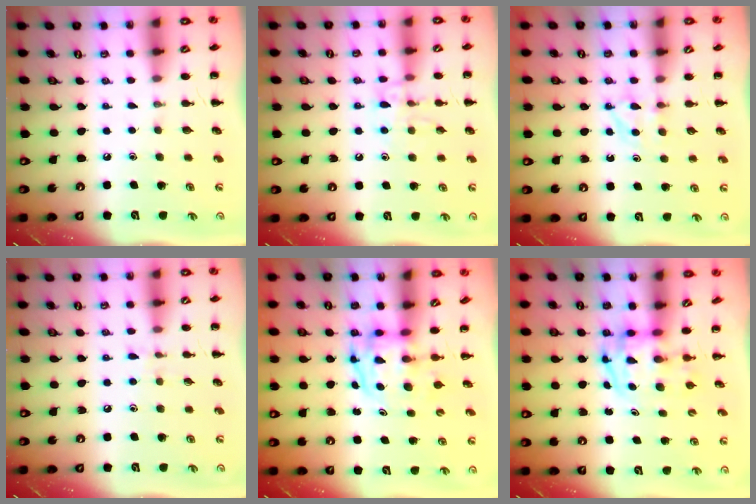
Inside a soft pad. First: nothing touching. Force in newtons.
{"total": 9.9, "press": 9.8, "slide": 1.1}
{"total": 4.9, "press": 4.6, "slide": 1.6}
{"total": 6.0, "press": 5.8, "slide": 1.8}
{"total": 3.9, "press": 3.8, "slide": 0.6}
{"total": 3.7, "press": 3.7, "slide": 0.6}